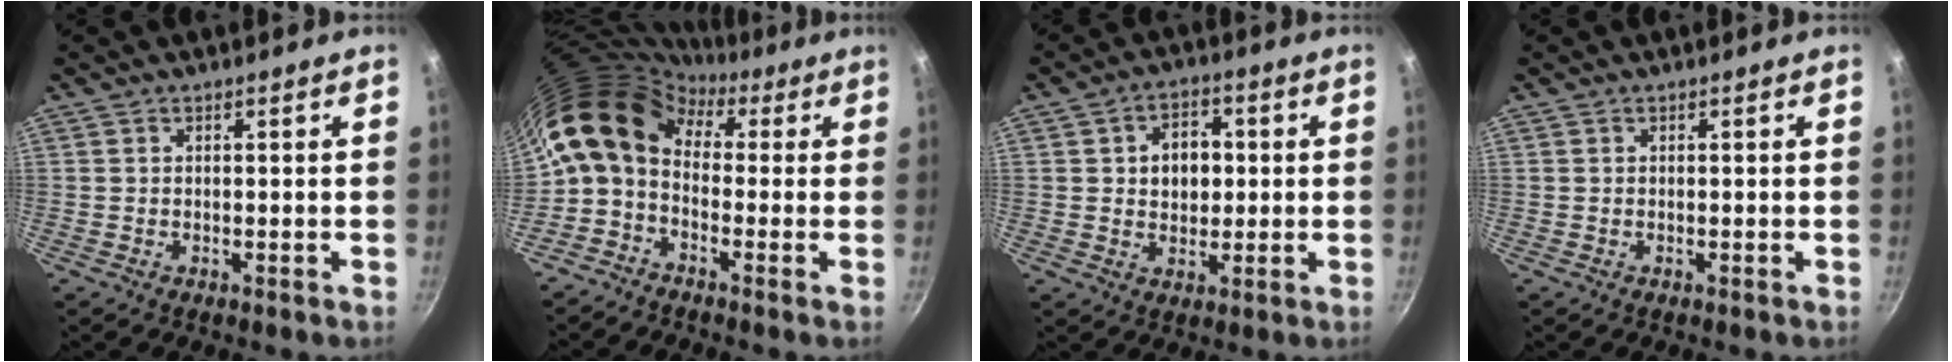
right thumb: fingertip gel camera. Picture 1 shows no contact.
{"total": 11.9, "force": [1.8, 8.4, 8.3], "torque": [-0.148, 0.026, 0.004]}
{"total": 7.4, "force": [1.0, 5.5, 4.8], "torque": [-0.047, 0.004, 0.014]}
{"total": 0.0}